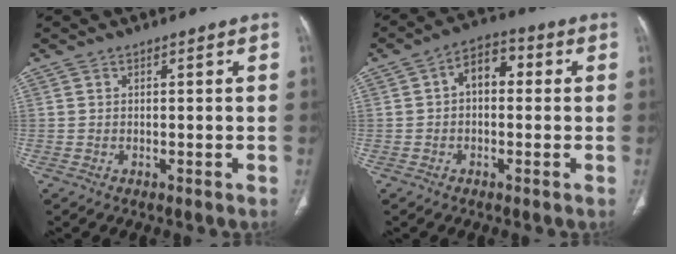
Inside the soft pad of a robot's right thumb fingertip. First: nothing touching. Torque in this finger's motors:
{"motor_torque": [1.60, 3.10, 0.55, -0.39, 0.00]}